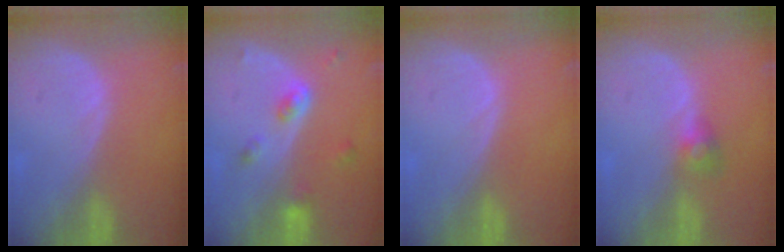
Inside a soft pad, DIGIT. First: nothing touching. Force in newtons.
{"total": 4.3, "press": 3.9, "slide": 1.7}
{"total": 0.0}
{"total": 2.5, "press": 2.5, "slide": 0.2}